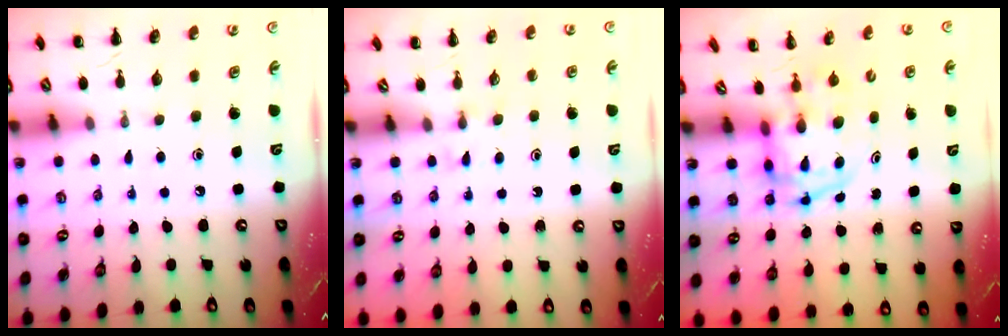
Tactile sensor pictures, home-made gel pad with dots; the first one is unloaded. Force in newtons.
{"total": 2.4, "press": 2.0, "slide": 1.2}
{"total": 3.8, "press": 3.8, "slide": 0.6}